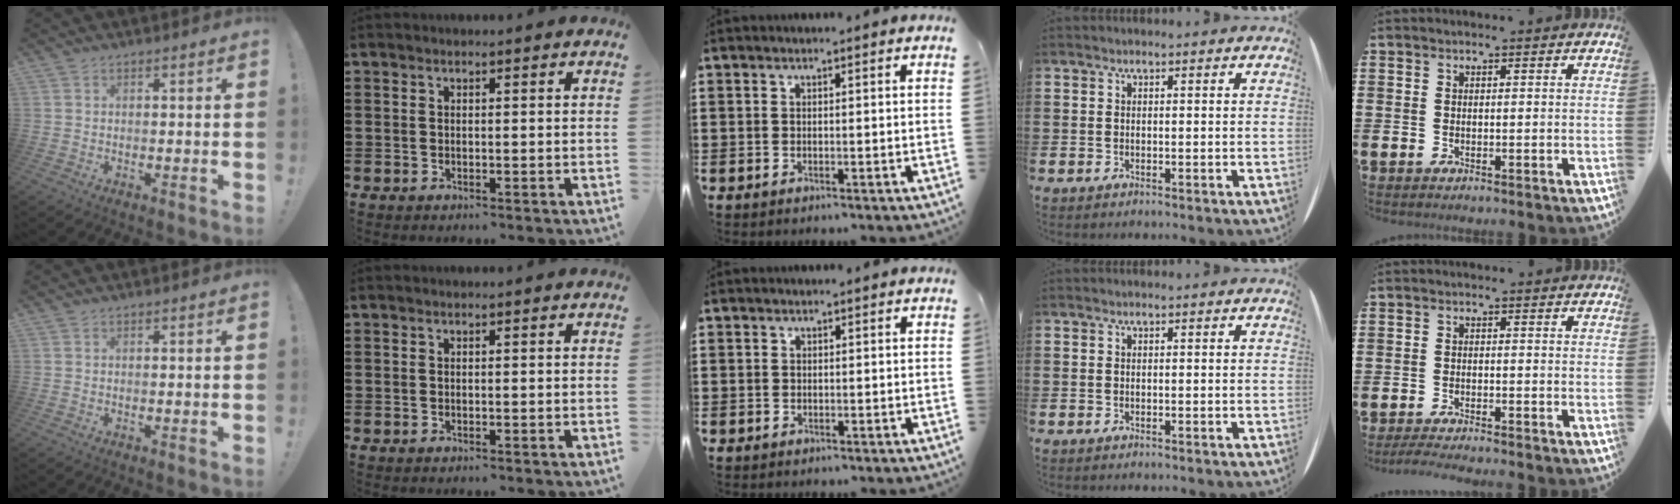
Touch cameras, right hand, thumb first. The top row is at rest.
{"middle": {"total": 0.6, "force": [-0.2, 0.6, 0.1], "torque": [-0.003, 0.003, -0.005]}, "little": {"total": 1.7, "force": [-1.5, -0.1, 0.7], "torque": [-0.010, 0.003, -0.030]}}